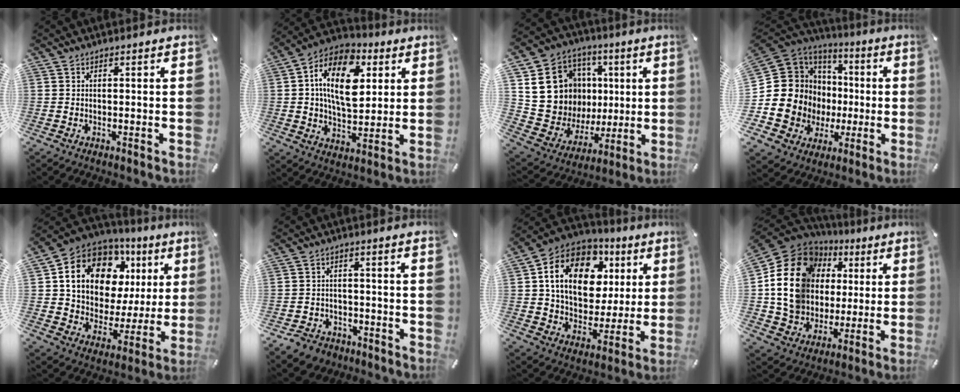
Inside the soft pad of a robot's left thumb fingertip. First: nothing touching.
{"total": 16.8, "force": [4.6, 10.6, 12.2], "torque": [-0.218, 0.002, 0.078]}
{"total": 17.6, "force": [5.0, 15.9, 5.7], "torque": [-0.091, -0.032, 0.128]}
{"total": 16.2, "force": [-0.8, 15.5, 4.6], "torque": [-0.106, -0.017, 0.018]}
{"total": 17.1, "force": [7.6, 12.0, 9.6], "torque": [-0.168, -0.040, 0.141]}
{"total": 5.2, "force": [-3.5, 3.7, 0.9], "torque": [-0.025, 0.018, -0.068]}
{"total": 17.4, "force": [5.7, 13.1, 9.9], "torque": [-0.185, -0.016, 0.104]}
{"total": 20.3, "force": [3.2, 17.2, 10.2], "torque": [-0.228, -0.019, 0.061]}